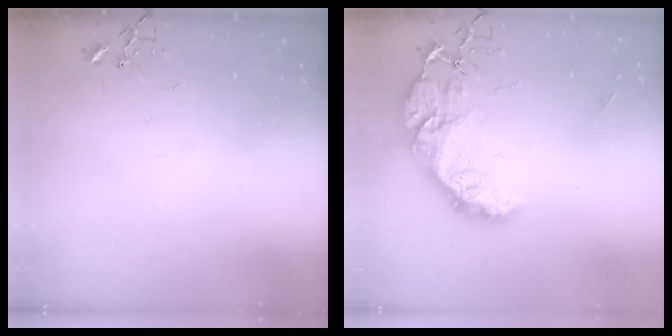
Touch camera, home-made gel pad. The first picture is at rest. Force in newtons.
{"total": 15.4, "press": 15.3, "slide": 1.3}